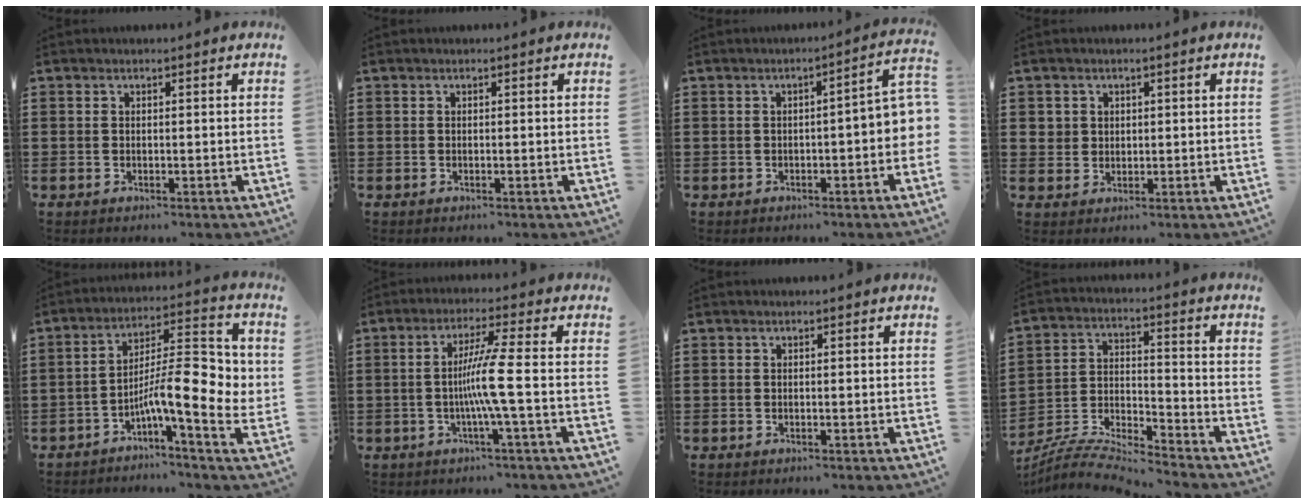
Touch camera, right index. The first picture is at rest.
{"total": 0.0}
{"total": 3.7, "force": [-1.1, 0.7, 3.4], "torque": [-0.052, -0.004, -0.025]}
{"total": 2.2, "force": [0.9, 2.0, 0.5], "torque": [-0.018, 0.008, 0.017]}
{"total": 11.6, "force": [-2.4, 2.8, 11.0], "torque": [-0.197, -0.016, -0.047]}
{"total": 6.9, "force": [-1.2, -0.9, 6.8], "torque": [-0.126, -0.011, -0.030]}
{"total": 0.0}
{"total": 6.5, "force": [-6.3, 0.3, 1.7], "torque": [-0.048, -0.012, -0.130]}